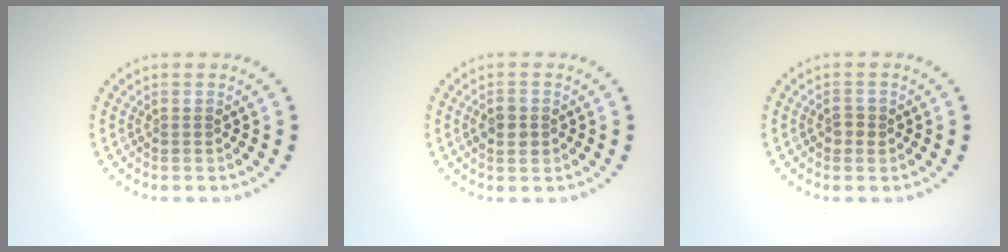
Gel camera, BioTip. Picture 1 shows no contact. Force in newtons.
{"total": 2.4, "press": 2.4, "slide": 0.2}
{"total": 1.1, "press": 1.1, "slide": 0.3}